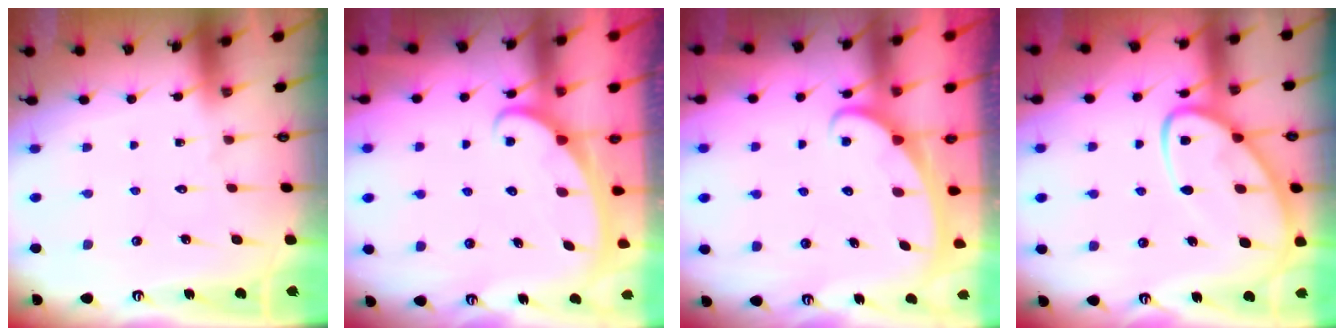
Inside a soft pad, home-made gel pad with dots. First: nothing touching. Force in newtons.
{"total": 2.3, "press": 2.3, "slide": 0.4}
{"total": 2.4, "press": 2.4, "slide": 0.4}
{"total": 11.2, "press": 11.1, "slide": 1.0}